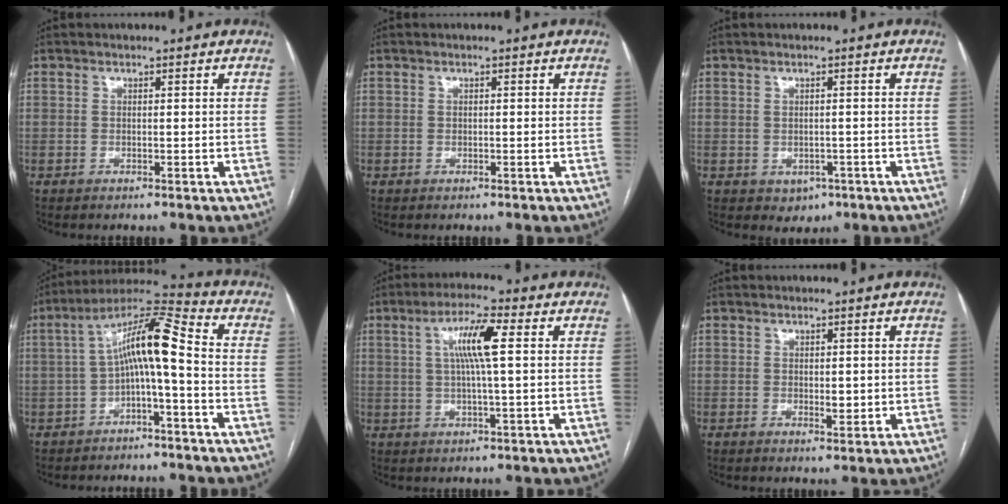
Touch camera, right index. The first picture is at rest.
{"total": 0.0}
{"total": 2.5, "force": [-1.0, 2.0, 1.2], "torque": [-0.012, 0.002, -0.002]}
{"total": 10.3, "force": [-0.9, 1.2, 10.2], "torque": [-0.179, 0.042, -0.019]}
{"total": 7.3, "force": [1.7, 0.3, 7.1], "torque": [-0.132, 0.008, 0.029]}
{"total": 2.2, "force": [0.1, 1.1, 1.9], "torque": [-0.026, -0.005, 0.005]}